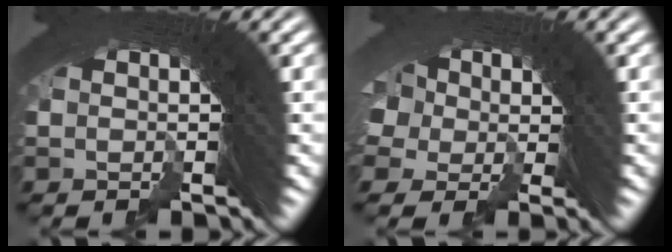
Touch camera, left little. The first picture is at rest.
{"total": 4.2, "force": [-0.5, 3.6, 2.0], "torque": [-0.061, -0.022, 0.004]}